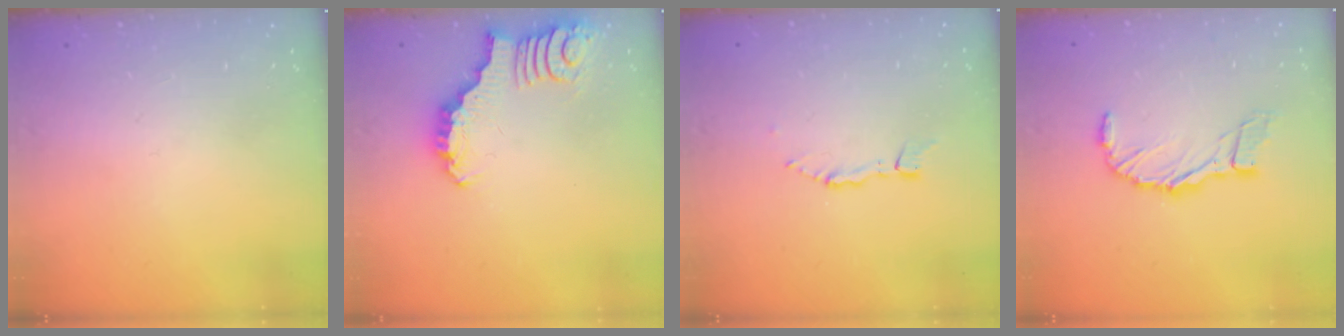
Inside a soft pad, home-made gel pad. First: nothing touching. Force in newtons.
{"total": 2.8, "press": 2.8, "slide": 0.3}
{"total": 2.0, "press": 2.0, "slide": 0.2}
{"total": 9.9, "press": 9.9, "slide": 1.1}